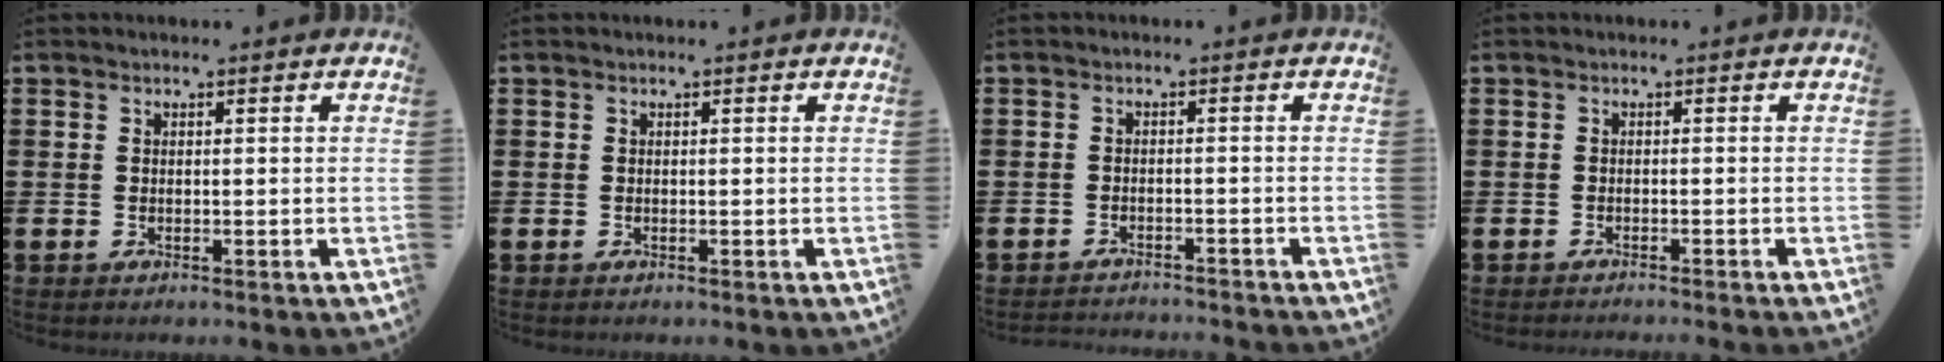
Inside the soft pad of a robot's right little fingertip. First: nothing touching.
{"total": 0.0}
{"total": 1.6, "force": [-1.6, -0.2, -0.1], "torque": [-0.002, 0.004, -0.035]}
{"total": 0.7, "force": [-0.6, -0.2, 0.0], "torque": [0.001, 0.001, -0.013]}